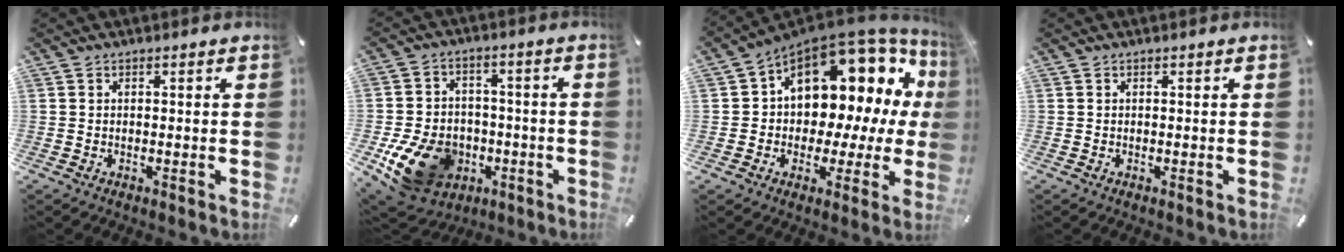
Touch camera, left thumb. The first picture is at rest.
{"total": 15.6, "force": [-5.7, 11.9, 8.2], "torque": [-0.163, 0.030, -0.089]}
{"total": 14.4, "force": [6.2, 9.5, 8.8], "torque": [-0.115, -0.064, 0.100]}
{"total": 0.0}